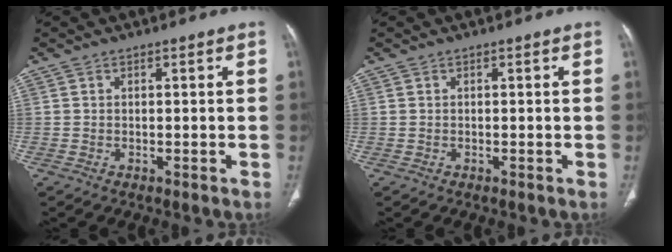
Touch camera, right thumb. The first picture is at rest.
{"total": 0.0}